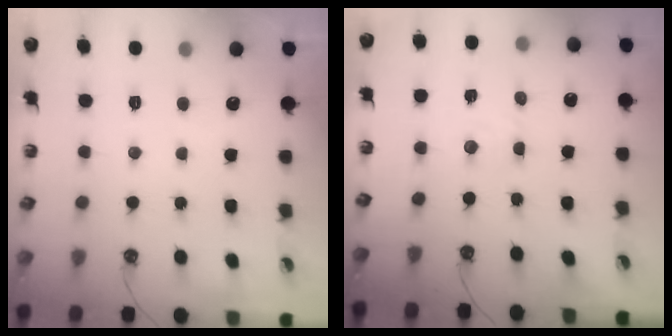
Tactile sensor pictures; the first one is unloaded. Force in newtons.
{"total": 5.0, "press": 4.9, "slide": 0.6}